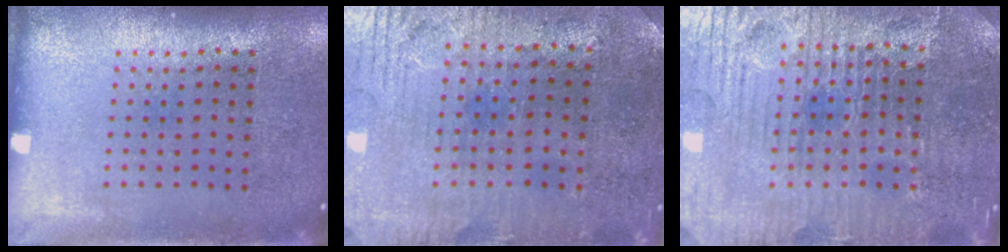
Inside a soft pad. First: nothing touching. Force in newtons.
{"total": 1.0, "press": 0.8, "slide": 0.6}
{"total": 4.9, "press": 4.7, "slide": 1.3}